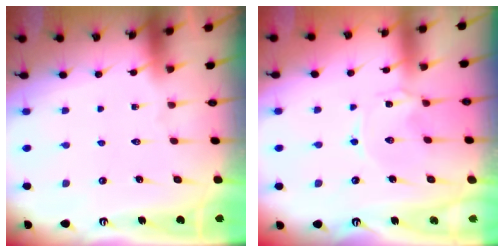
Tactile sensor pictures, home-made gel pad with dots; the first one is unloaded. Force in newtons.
{"total": 0.7, "press": 0.6, "slide": 0.3}